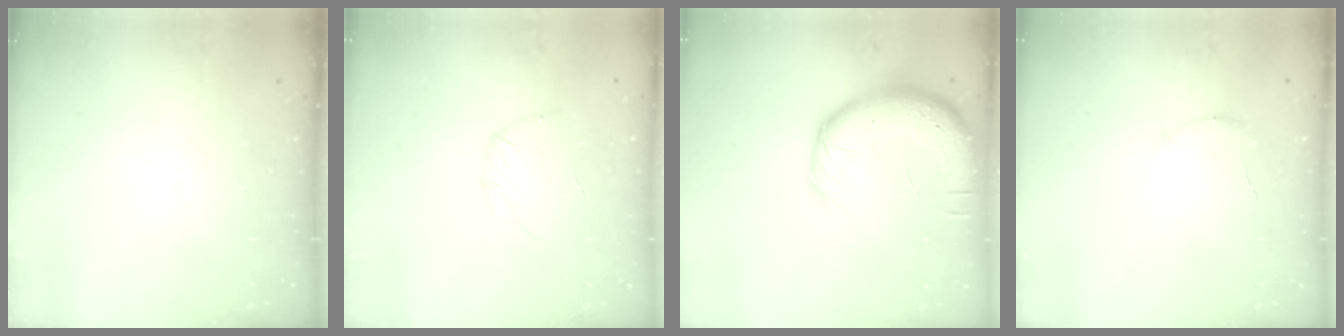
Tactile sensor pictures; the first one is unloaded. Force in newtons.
{"total": 4.8, "press": 4.7, "slide": 1.3}
{"total": 13.9, "press": 13.6, "slide": 2.9}
{"total": 4.9, "press": 4.8, "slide": 0.9}